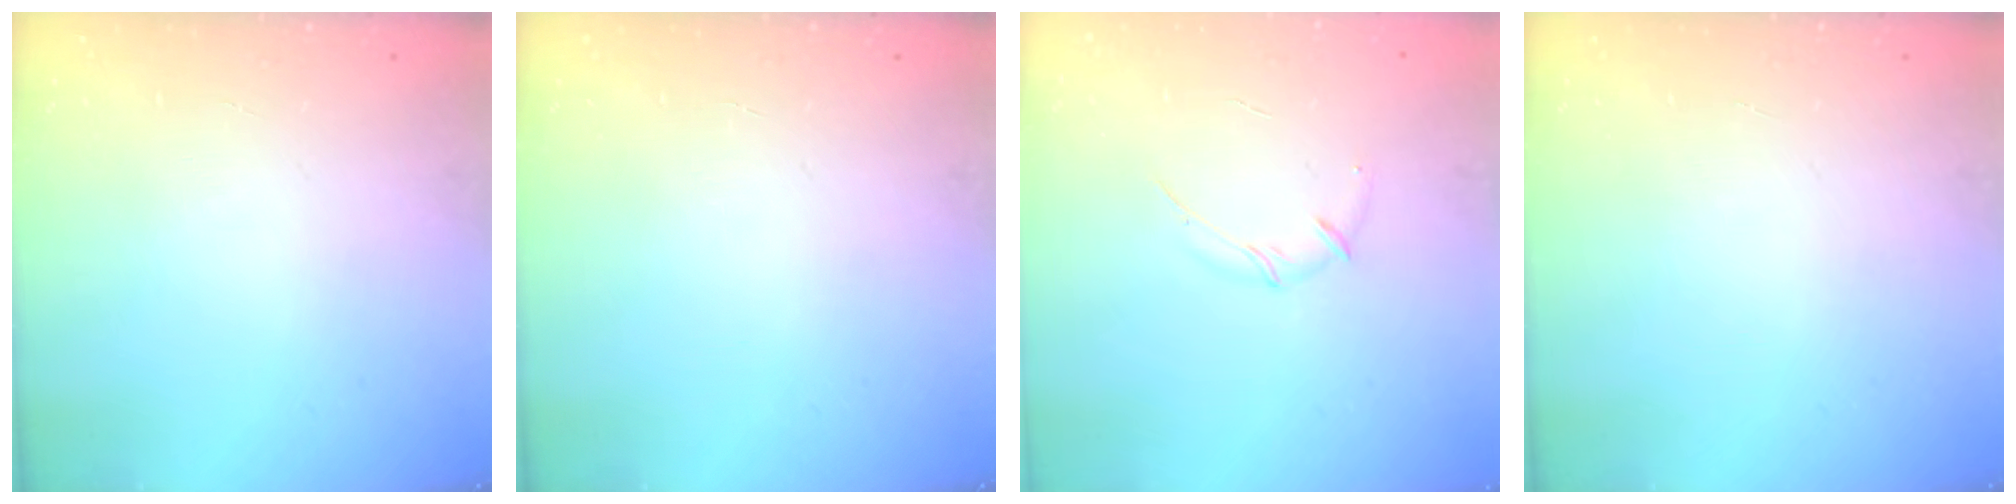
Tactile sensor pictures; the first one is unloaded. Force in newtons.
{"total": 0.0}
{"total": 3.6, "press": 3.6, "slide": 0.8}
{"total": 0.0}